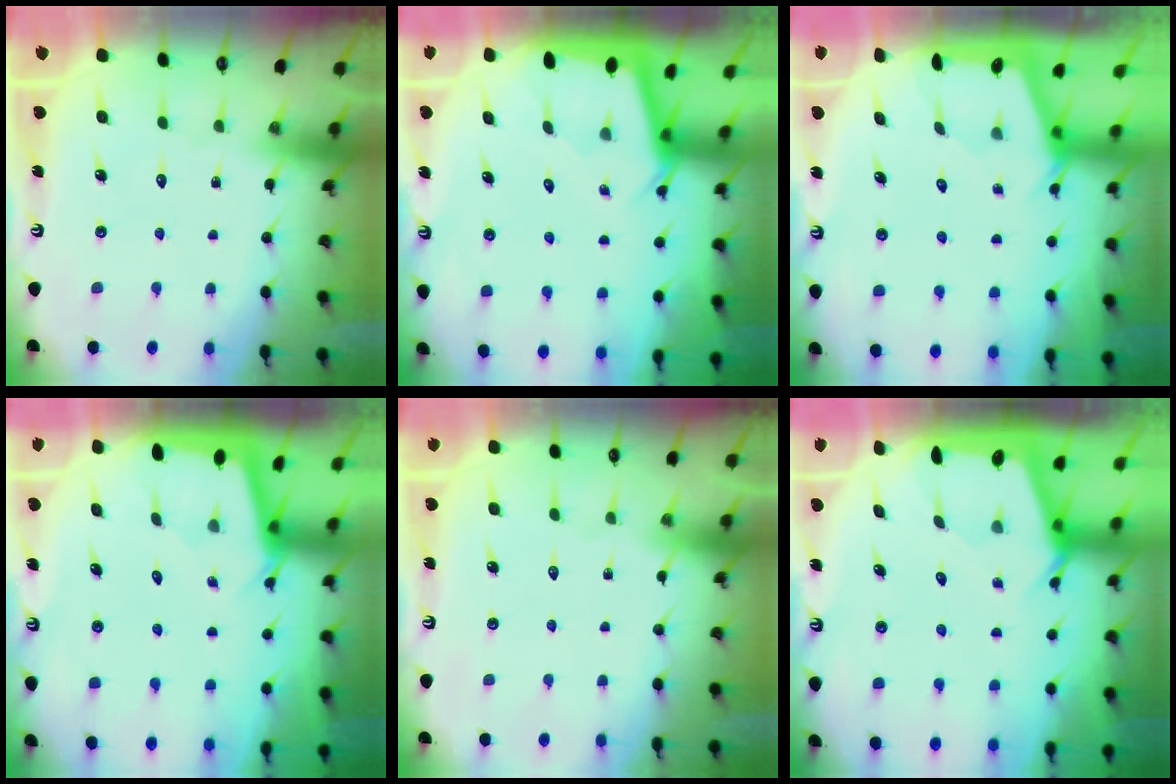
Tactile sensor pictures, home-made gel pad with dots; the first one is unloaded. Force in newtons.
{"total": 2.3, "press": 2.3, "slide": 0.1}
{"total": 2.3, "press": 2.2, "slide": 0.3}
{"total": 2.0, "press": 2.0, "slide": 0.1}
{"total": 0.0}
{"total": 2.5, "press": 2.5, "slide": 0.2}